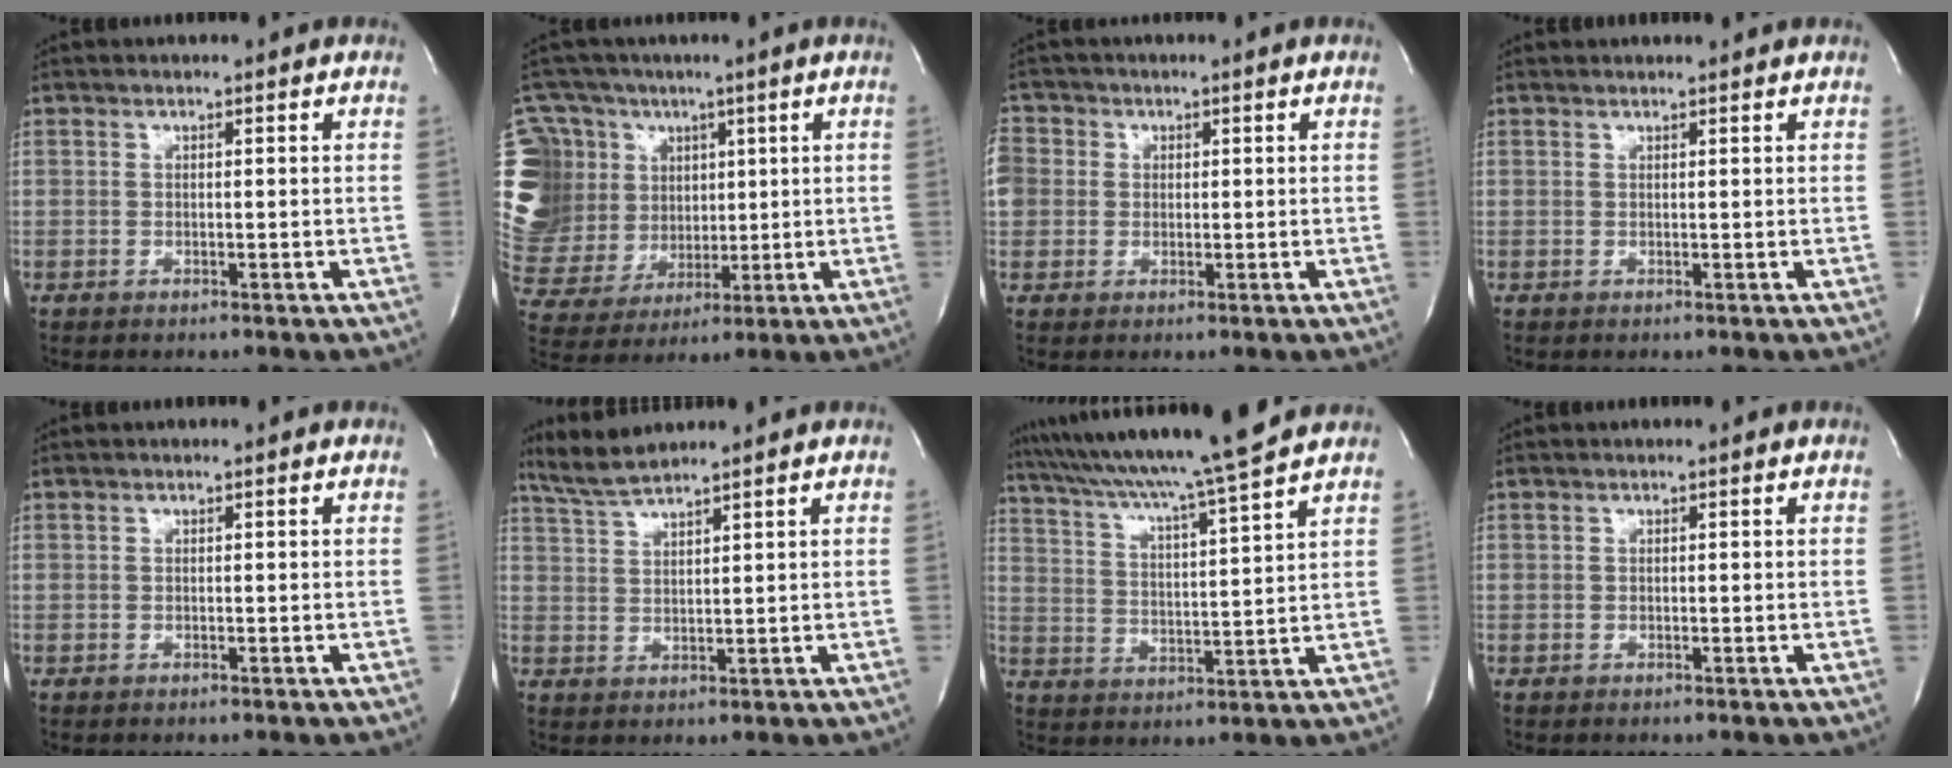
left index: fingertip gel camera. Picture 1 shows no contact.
{"total": 21.9, "force": [7.3, 18.8, 8.6], "torque": [-0.249, 0.083, 0.157]}
{"total": 6.7, "force": [1.2, 6.2, 2.1], "torque": [-0.064, 0.024, 0.023]}
{"total": 2.3, "force": [2.3, 0.1, 0.5], "torque": [-0.009, 0.015, 0.029]}
{"total": 0.0}
{"total": 5.0, "force": [4.6, -0.5, 1.7], "torque": [-0.044, 0.008, 0.098]}
{"total": 16.4, "force": [14.4, -2.0, 7.8], "torque": [-0.136, -0.018, 0.219]}
{"total": 0.0}